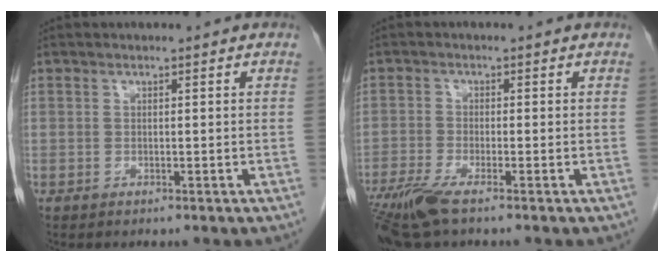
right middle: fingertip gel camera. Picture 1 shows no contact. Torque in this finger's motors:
{"motor_torque": [1.13, -0.94, 0.41, 0.13]}